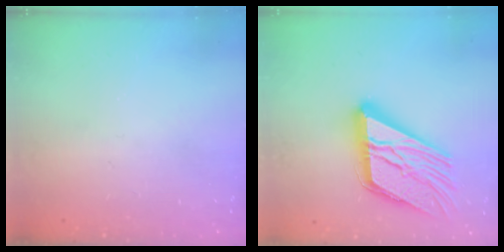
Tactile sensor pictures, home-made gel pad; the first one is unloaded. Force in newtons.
{"total": 22.9, "press": 22.8, "slide": 2.3}